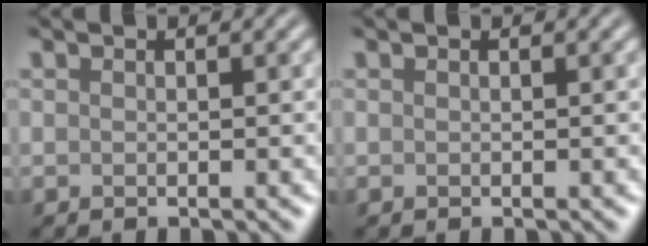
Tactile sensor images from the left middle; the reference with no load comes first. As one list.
[{"total": 0.0}]